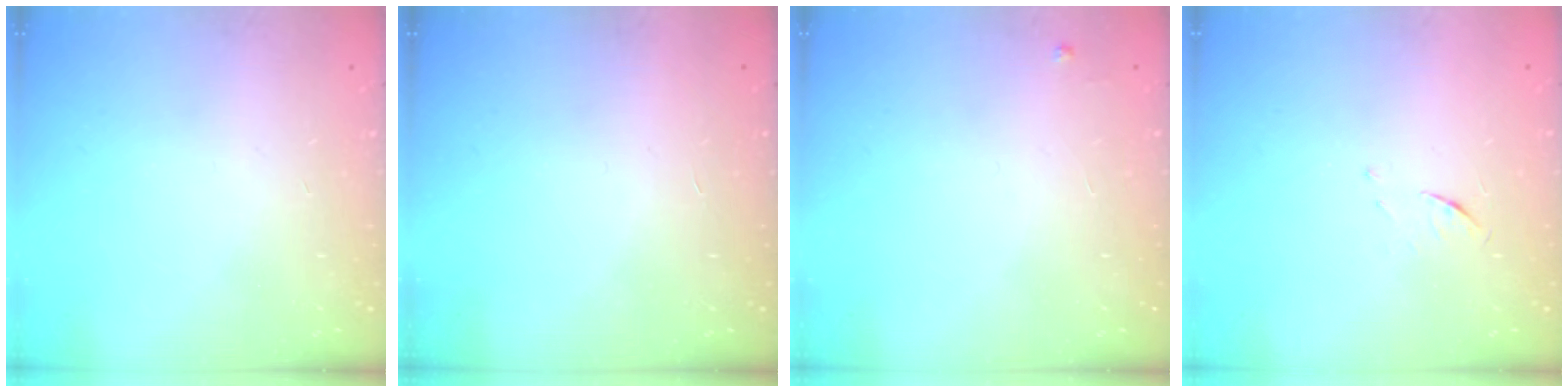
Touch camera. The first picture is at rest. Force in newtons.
{"total": 1.6, "press": 1.6, "slide": 0.1}
{"total": 2.4, "press": 2.4, "slide": 0.4}
{"total": 5.0, "press": 4.9, "slide": 0.4}